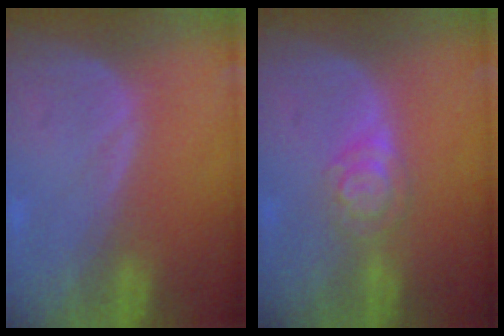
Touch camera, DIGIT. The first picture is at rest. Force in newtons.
{"total": 3.9, "press": 3.6, "slide": 1.5}